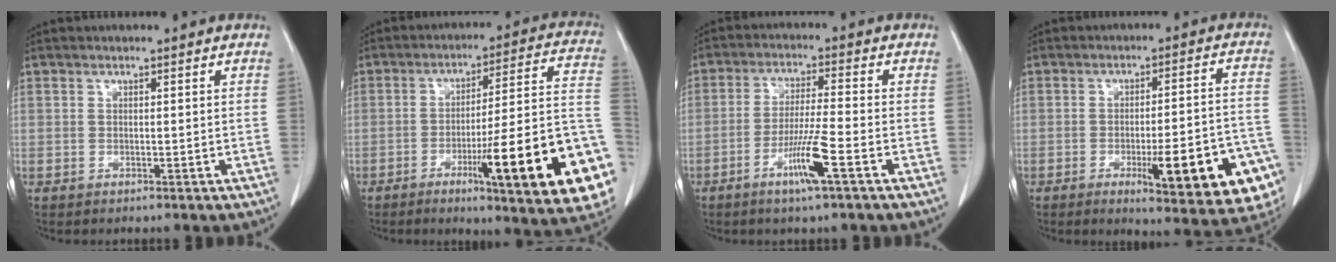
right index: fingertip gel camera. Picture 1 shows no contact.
{"total": 23.4, "force": [-8.3, 1.9, 21.8], "torque": [-0.206, 0.001, -0.112]}
{"total": 7.6, "force": [-3.6, -0.5, 6.7], "torque": [-0.128, -0.013, -0.069]}
{"total": 18.3, "force": [-7.1, 3.3, 16.6], "torque": [-0.133, 0.011, -0.080]}